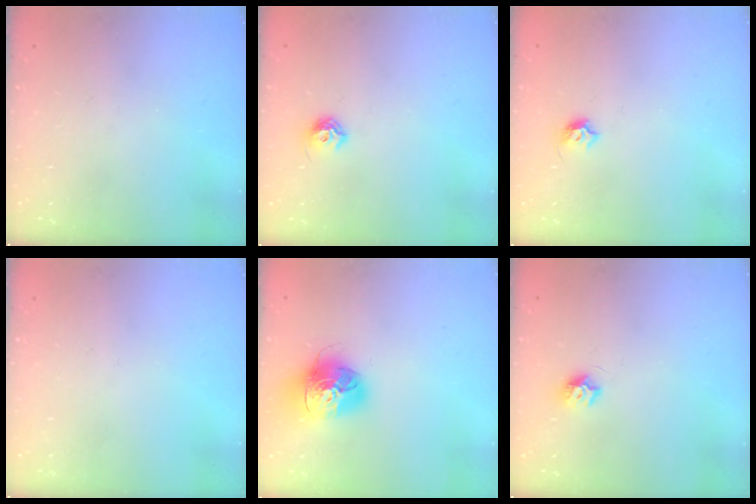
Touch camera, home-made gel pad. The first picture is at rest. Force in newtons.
{"total": 6.8, "press": 6.7, "slide": 1.1}
{"total": 5.0, "press": 4.9, "slide": 0.7}
{"total": 0.0}
{"total": 16.6, "press": 16.6, "slide": 1.6}
{"total": 6.8, "press": 6.8, "slide": 0.5}